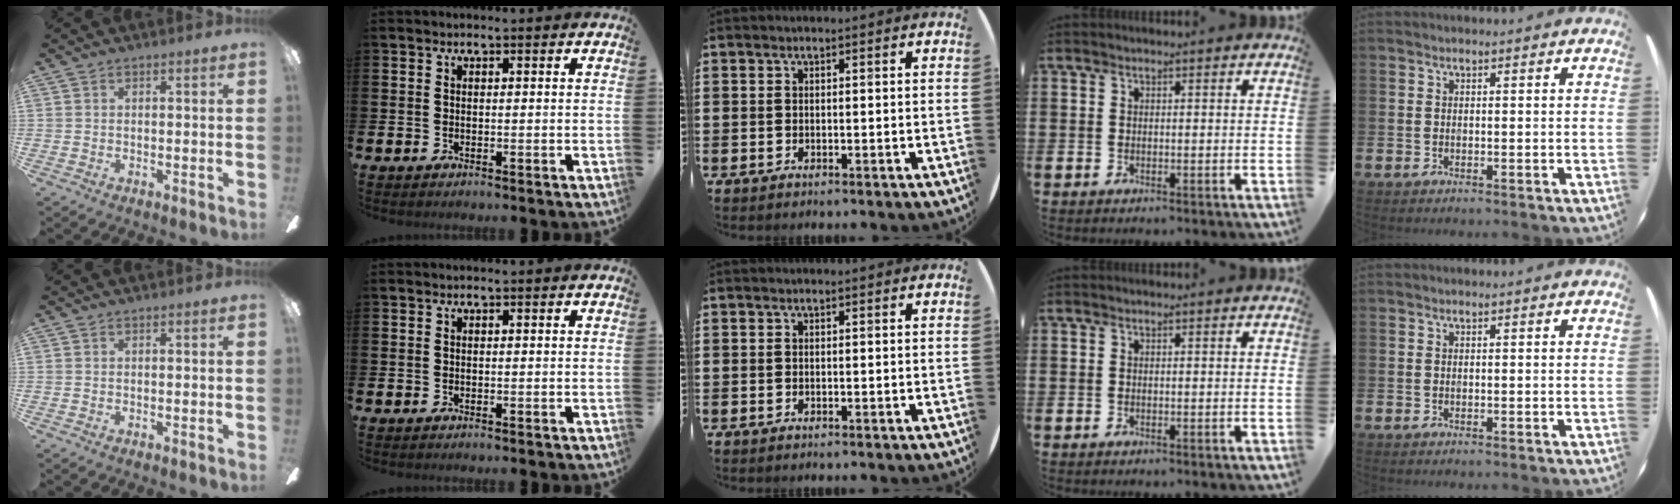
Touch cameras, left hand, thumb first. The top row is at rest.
{}